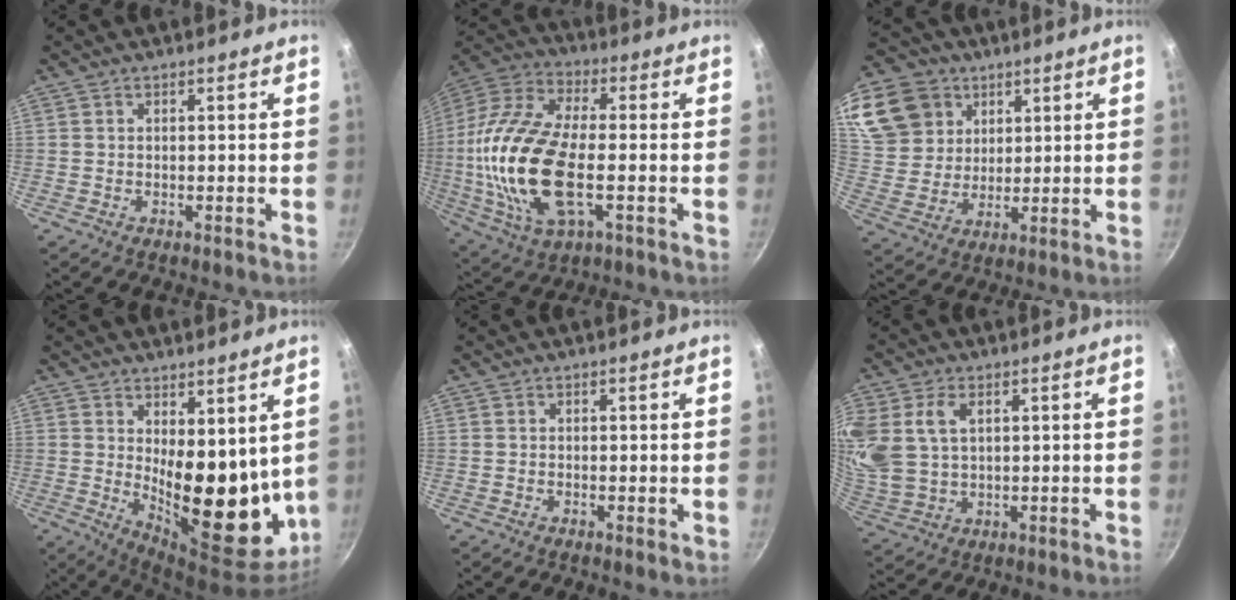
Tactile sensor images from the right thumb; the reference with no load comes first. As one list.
[{"total": 22.8, "force": [-2.4, 10.5, 20.1], "torque": [-0.413, 0.016, -0.056]}, {"total": 20.1, "force": [9.9, 15.5, 8.1], "torque": [-0.192, -0.003, 0.196]}, {"total": 14.1, "force": [3.2, 6.2, 12.2], "torque": [-0.135, -0.060, 0.065]}, {"total": 0.9, "force": [0.1, -0.8, -0.5], "torque": [0.008, -0.008, 0.000]}, {"total": 13.3, "force": [4.1, 9.0, 8.8], "torque": [-0.195, 0.001, 0.090]}]